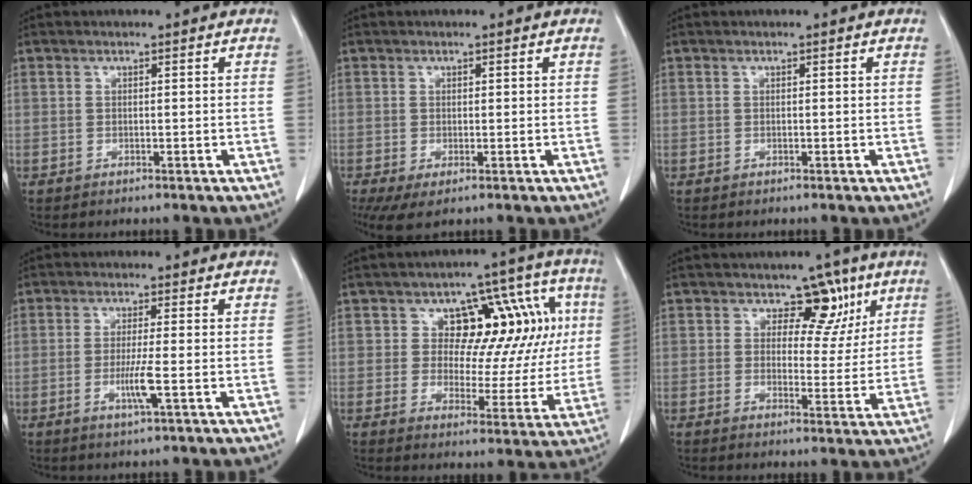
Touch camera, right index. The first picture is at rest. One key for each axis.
{"total": 3.9, "fx": -0.8, "fy": 1.8, "fz": 3.4, "tx": -0.066, "ty": -0.003, "tz": -0.007}
{"total": 0.0}
{"total": 4.2, "fx": -1.2, "fy": -0.3, "fz": 4.0, "tx": -0.077, "ty": -0.010, "tz": -0.025}
{"total": 13.1, "fx": 3.6, "fy": 8.1, "fz": 9.6, "tx": -0.094, "ty": 0.043, "tz": 0.052}
{"total": 6.4, "fx": 3.5, "fy": 4.3, "fz": 3.2, "tx": -0.017, "ty": 0.003, "tz": 0.044}